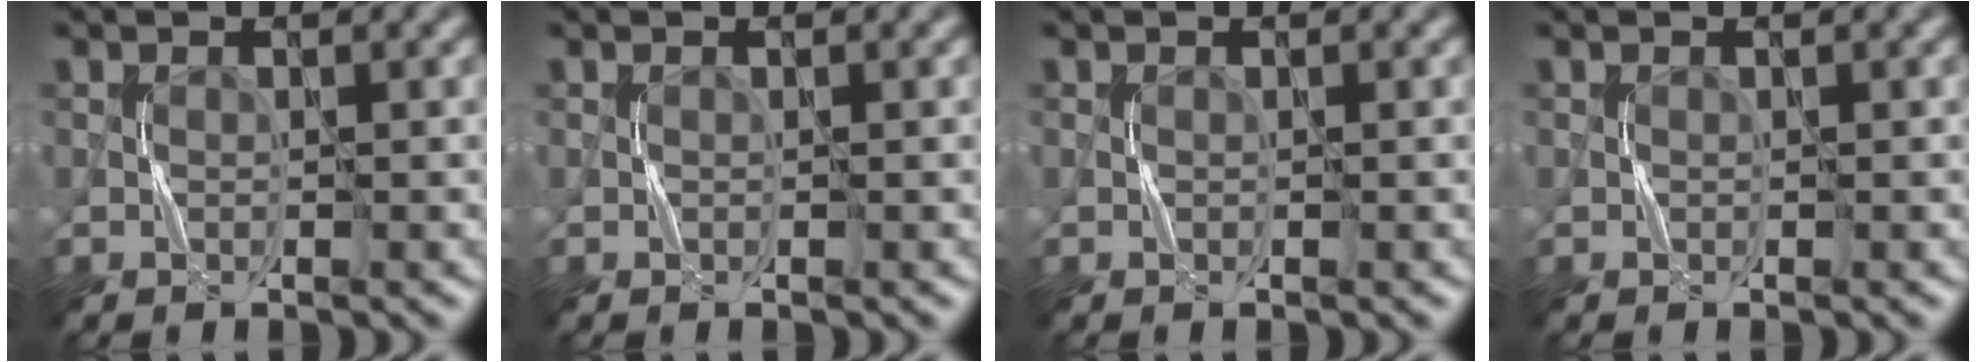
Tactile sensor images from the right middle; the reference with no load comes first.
{"total": 0.0}
{"total": 0.0}
{"total": 0.0}